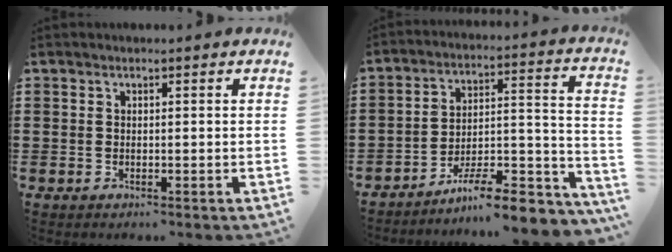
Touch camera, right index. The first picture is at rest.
{"total": 9.3, "force": [-7.8, 1.5, 4.9], "torque": [-0.062, 0.015, -0.144]}